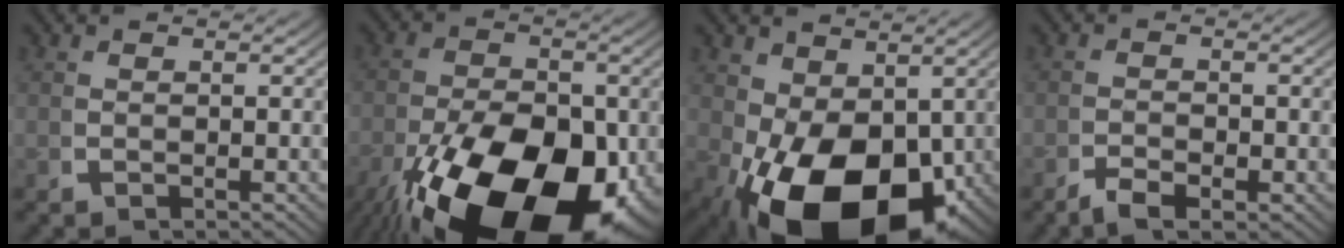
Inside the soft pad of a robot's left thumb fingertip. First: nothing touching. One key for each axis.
{"total": 19.3, "fx": -6.3, "fy": 11.0, "fz": 14.5, "tx": -0.264, "ty": -0.090, "tz": -0.057}
{"total": 13.8, "fx": -3.3, "fy": 8.3, "fz": 10.5, "tx": -0.195, "ty": -0.071, "tz": -0.018}
{"total": 2.1, "fx": -1.4, "fy": 0.9, "fz": 1.2, "tx": -0.022, "ty": -0.008, "tz": -0.028}